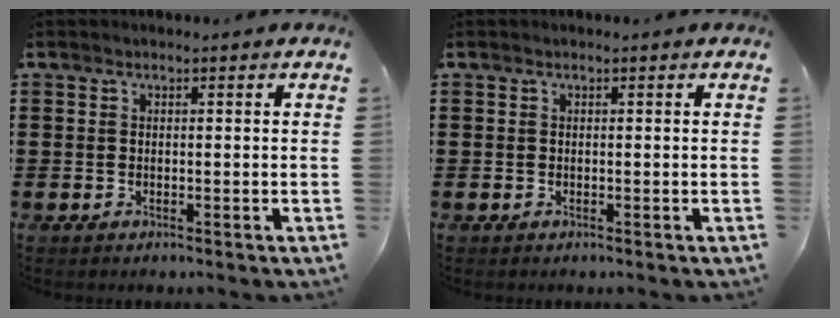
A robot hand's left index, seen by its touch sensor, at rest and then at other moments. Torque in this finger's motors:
{"motor_torque": [0.00, 0.00, 0.00, 0.00]}